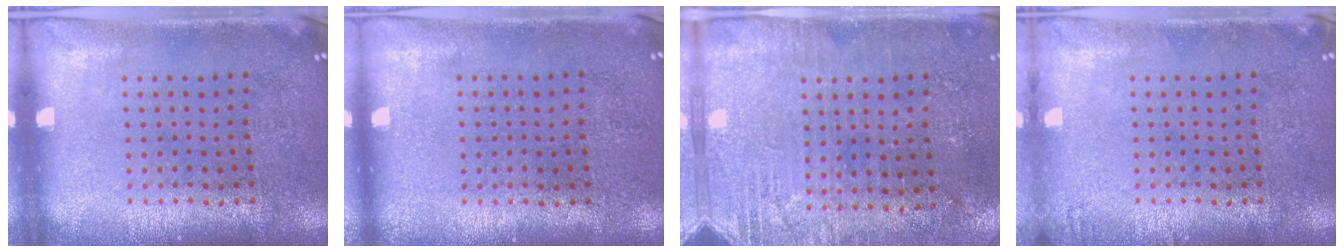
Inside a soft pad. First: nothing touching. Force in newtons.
{"total": 0.0}
{"total": 2.8, "press": 2.7, "slide": 0.7}
{"total": 0.8, "press": 0.8, "slide": 0.1}